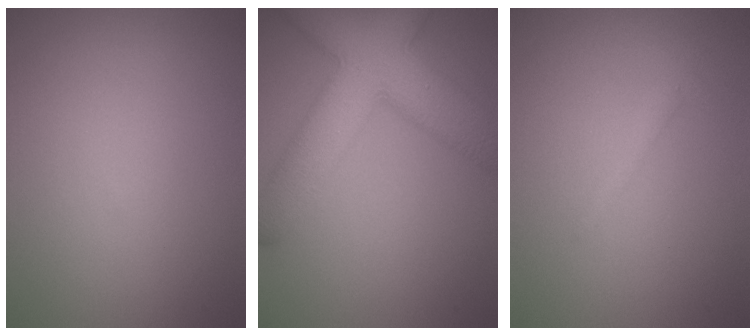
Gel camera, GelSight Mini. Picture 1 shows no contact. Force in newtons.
{"total": 10.1, "press": 10.1, "slide": 0.5}
{"total": 0.9, "press": 0.9, "slide": 0.1}